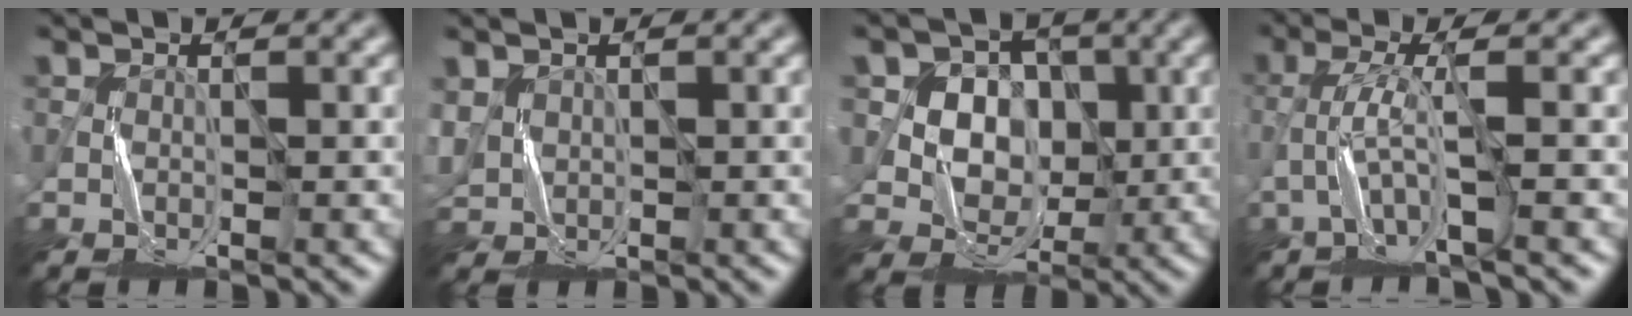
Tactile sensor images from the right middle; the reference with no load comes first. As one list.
[{"total": 2.4, "force": [0.8, 2.0, 1.0], "torque": [-0.037, 0.000, 0.021]}, {"total": 7.2, "force": [1.2, 6.3, 3.4], "torque": [-0.056, 0.014, 0.017]}, {"total": 3.0, "force": [-1.6, -0.1, 2.5], "torque": [-0.057, 0.010, -0.036]}]